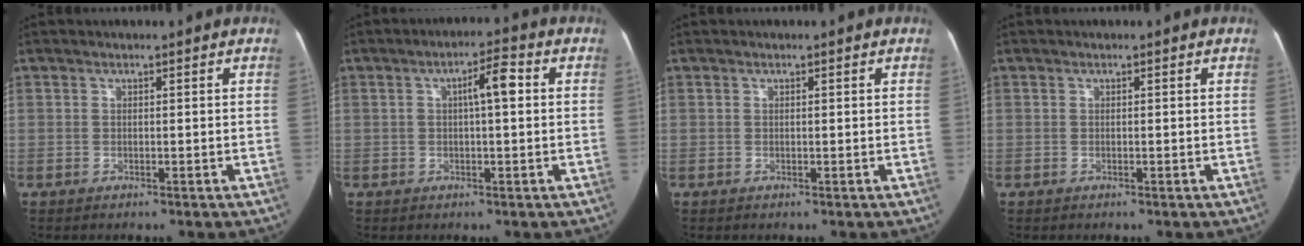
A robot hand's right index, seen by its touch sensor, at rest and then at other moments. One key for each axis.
{"total": 5.0, "fx": 0.9, "fy": 1.0, "fz": 4.9, "tx": -0.081, "ty": 0.018, "tz": 0.010}
{"total": 0.0}
{"total": 0.0}